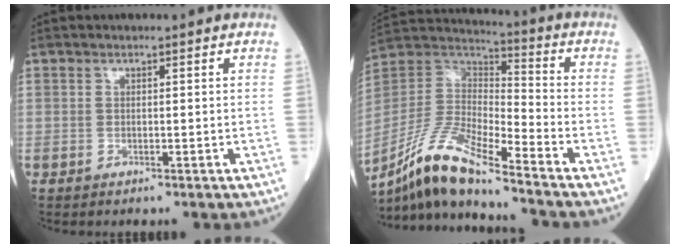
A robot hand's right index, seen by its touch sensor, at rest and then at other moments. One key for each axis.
{"total": 14.2, "fx": -11.0, "fy": 1.2, "fz": 8.9, "tx": -0.185, "ty": -0.004, "tz": -0.206}